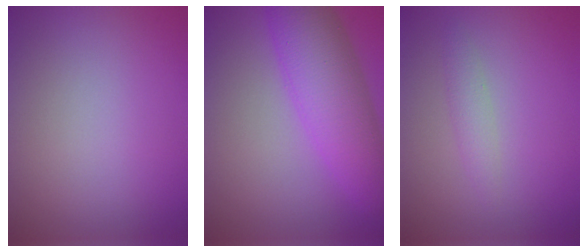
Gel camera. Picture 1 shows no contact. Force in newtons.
{"total": 7.4, "press": 7.4, "slide": 0.3}
{"total": 1.4, "press": 1.4, "slide": 0.0}